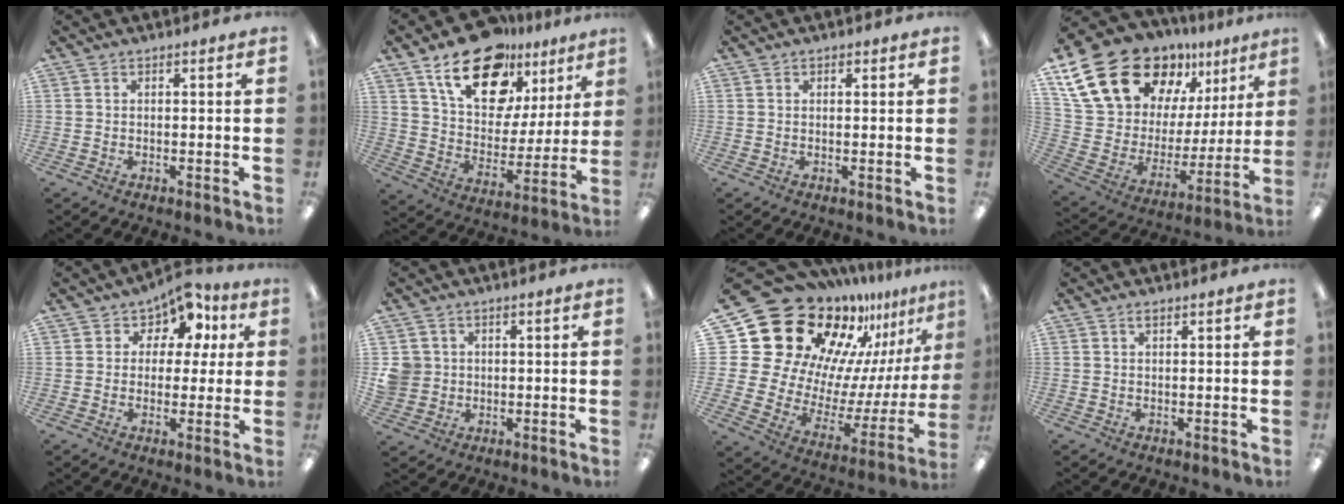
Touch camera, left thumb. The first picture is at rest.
{"total": 20.8, "force": [13.3, 11.6, 10.8], "torque": [-0.176, -0.071, 0.235]}
{"total": 0.9, "force": [0.5, 0.7, 0.3], "torque": [-0.006, 0.004, 0.009]}
{"total": 23.7, "force": [16.4, 13.1, 11.0], "torque": [-0.208, -0.099, 0.312]}
{"total": 7.8, "force": [4.3, 5.9, 2.8], "torque": [-0.054, -0.021, 0.077]}
{"total": 5.1, "force": [0.6, 5.0, 1.0], "torque": [-0.030, 0.010, 0.010]}
{"total": 24.7, "force": [16.8, 15.0, 10.1], "torque": [-0.169, -0.156, 0.340]}
{"total": 1.0, "force": [0.6, 0.4, 0.7], "torque": [-0.014, 0.003, 0.011]}